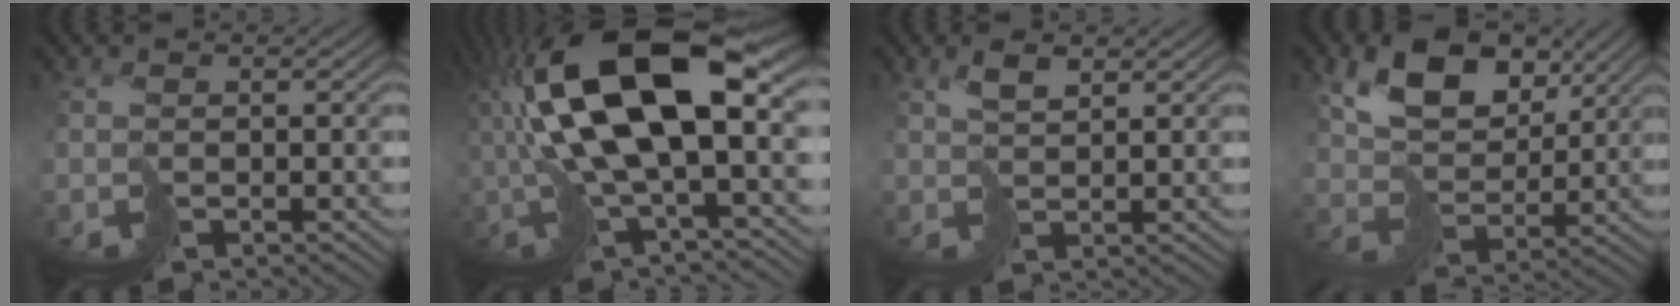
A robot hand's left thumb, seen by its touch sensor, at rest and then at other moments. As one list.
[{"total": 17.1, "force": [1.7, 6.3, 15.8], "torque": [-0.324, 0.012, 0.028]}, {"total": 2.8, "force": [1.7, 0.9, 2.0], "torque": [-0.046, 0.002, 0.034]}, {"total": 10.3, "force": [5.0, 6.3, 6.4], "torque": [-0.137, 0.003, 0.087]}]